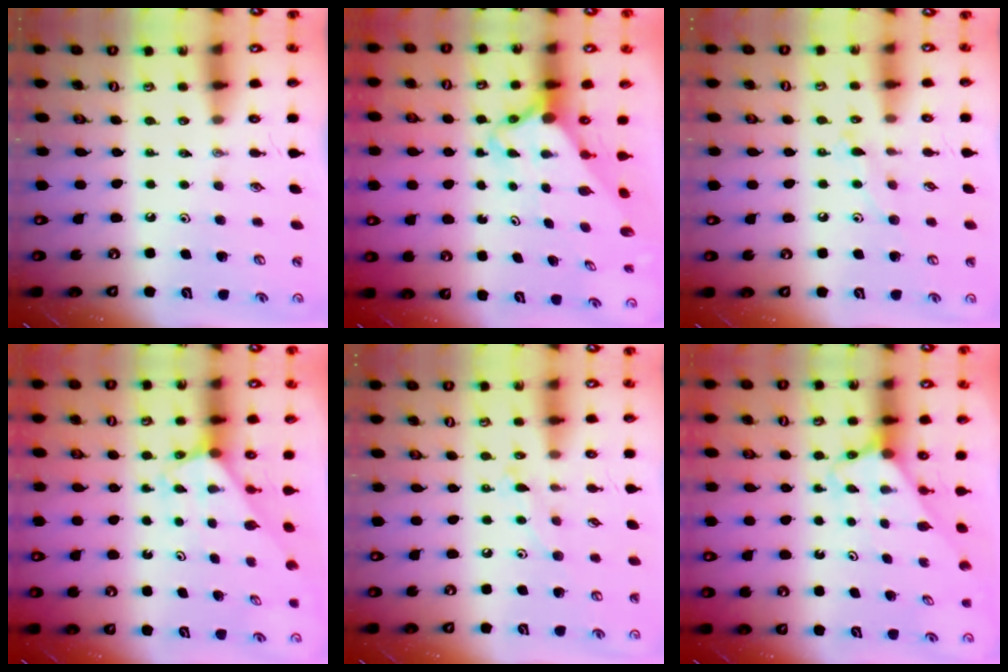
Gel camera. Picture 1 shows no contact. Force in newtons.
{"total": 3.7, "press": 3.7, "slide": 0.3}
{"total": 6.8, "press": 6.8, "slide": 0.4}
{"total": 2.4, "press": 2.4, "slide": 0.2}
{"total": 6.8, "press": 6.8, "slide": 0.4}
{"total": 3.0, "press": 3.0, "slide": 0.2}